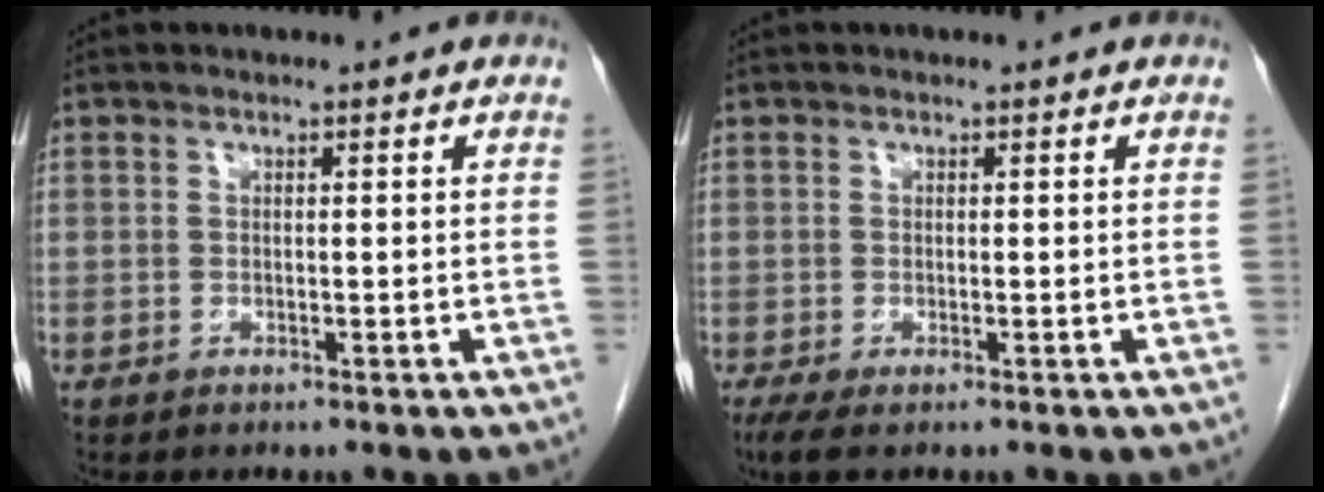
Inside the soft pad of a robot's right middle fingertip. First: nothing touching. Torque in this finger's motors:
{"motor_torque": [0.66, -0.39, -0.01, 0.04]}